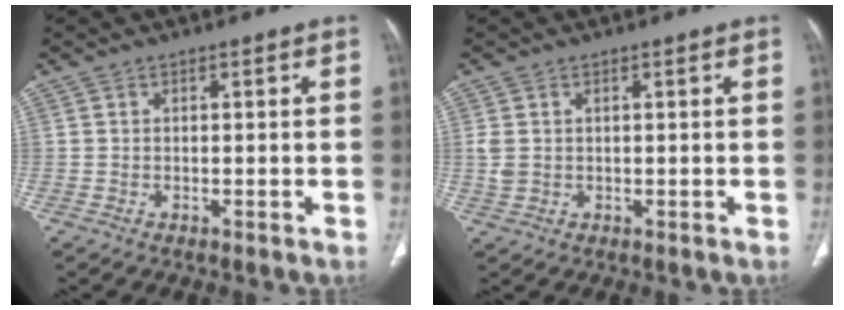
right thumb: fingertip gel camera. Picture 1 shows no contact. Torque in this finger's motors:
{"motor_torque": [0.13, -0.28, 0.26, 0.37, 0.01]}